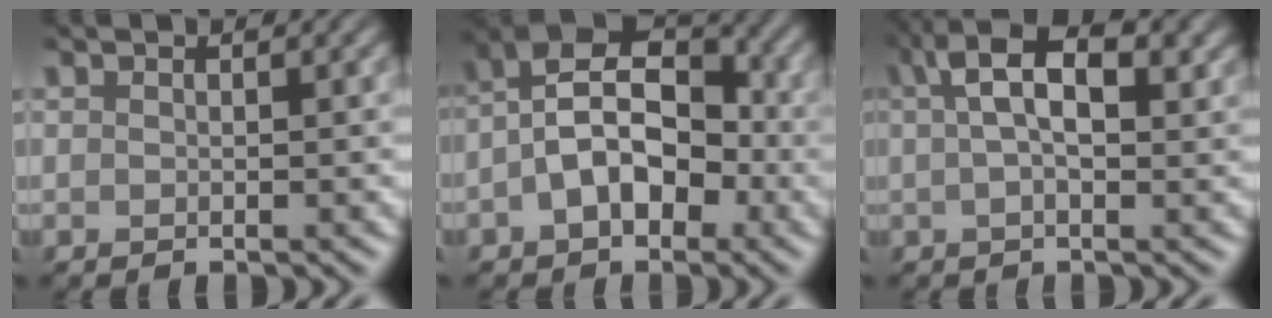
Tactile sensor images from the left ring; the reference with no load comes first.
{"total": 7.6, "force": [-1.2, 4.9, 5.7], "torque": [-0.090, 0.020, -0.033]}
{"total": 7.4, "force": [2.2, 3.7, 6.1], "torque": [-0.106, 0.031, 0.018]}